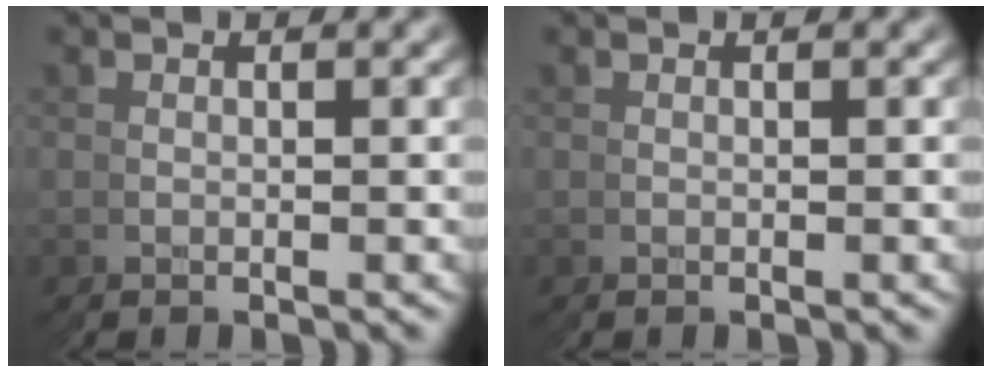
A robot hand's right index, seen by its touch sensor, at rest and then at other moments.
{"total": 0.0}